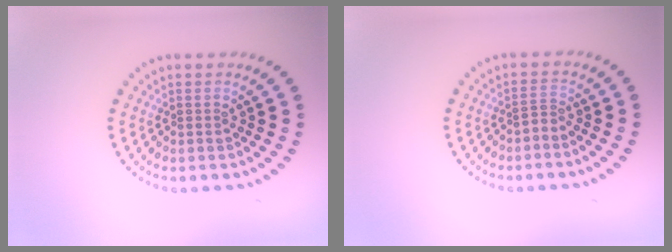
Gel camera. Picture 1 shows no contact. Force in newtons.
{"total": 0.6, "press": 0.1, "slide": 0.6}